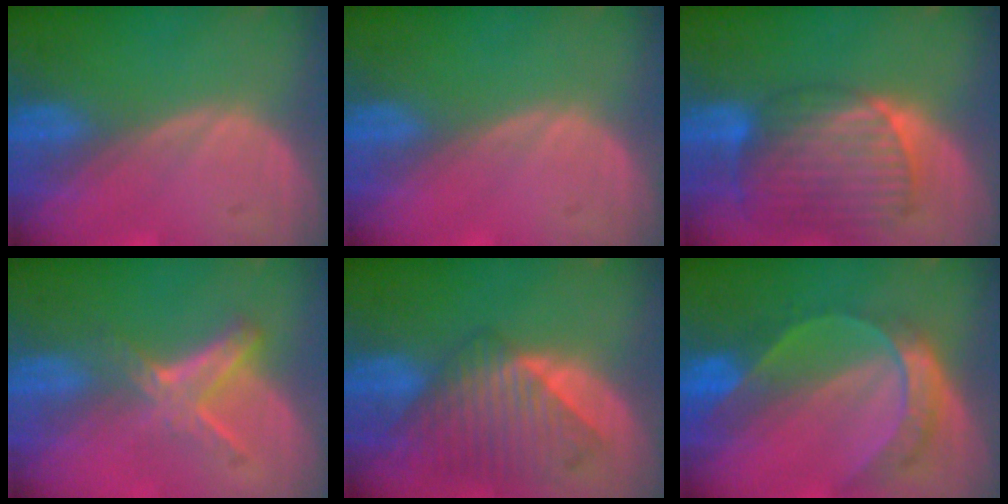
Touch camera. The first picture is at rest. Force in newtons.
{"total": 0.0}
{"total": 10.6, "press": 9.1, "slide": 5.6}
{"total": 5.8, "press": 5.2, "slide": 2.7}
{"total": 9.1, "press": 8.2, "slide": 4.0}
{"total": 7.9, "press": 6.5, "slide": 4.4}